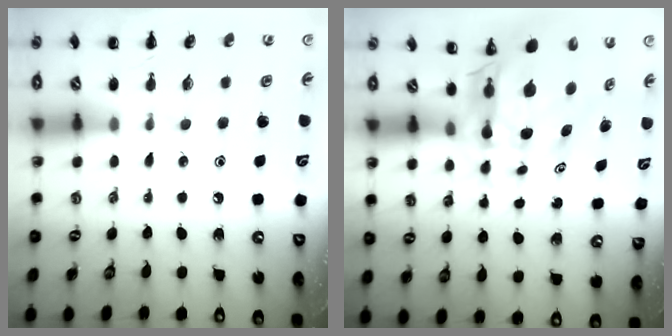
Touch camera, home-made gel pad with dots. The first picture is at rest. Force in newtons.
{"total": 7.9, "press": 7.4, "slide": 2.6}